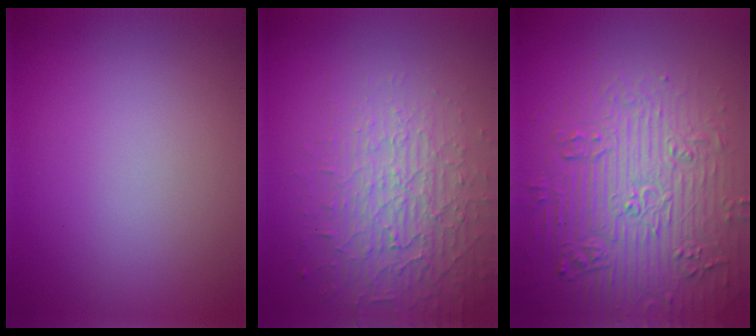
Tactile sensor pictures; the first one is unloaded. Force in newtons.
{"total": 3.8, "press": 3.5, "slide": 1.3}
{"total": 7.8, "press": 7.6, "slide": 1.9}